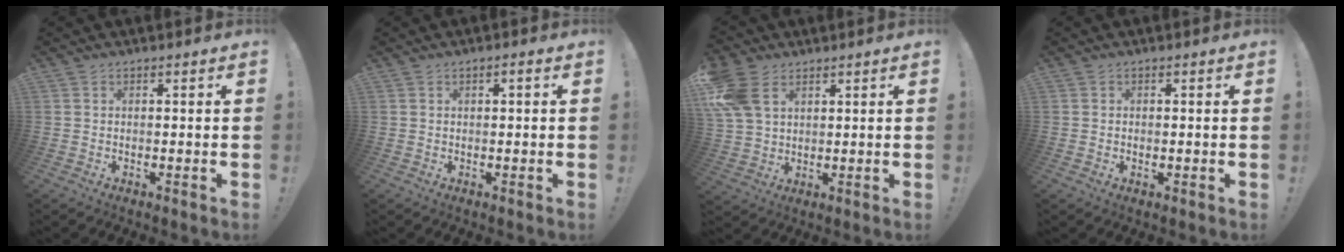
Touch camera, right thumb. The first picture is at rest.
{"total": 0.8, "force": [-0.2, 0.3, 0.8], "torque": [-0.018, 0.004, -0.004]}
{"total": 11.4, "force": [4.8, 7.8, 6.7], "torque": [-0.135, -0.010, 0.097]}
{"total": 0.6, "force": [0.1, 0.5, 0.2], "torque": [-0.004, 0.002, 0.002]}